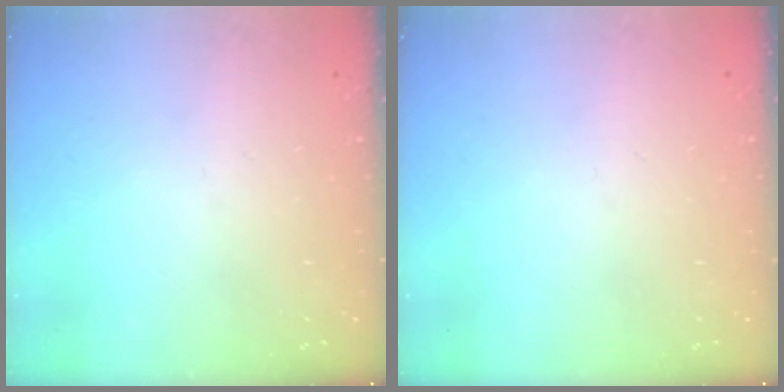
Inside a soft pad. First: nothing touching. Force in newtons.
{"total": 0.0}